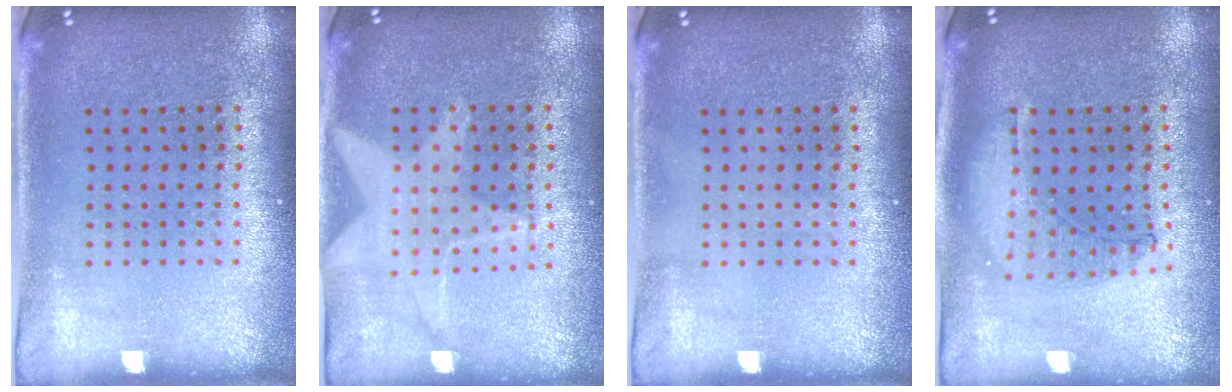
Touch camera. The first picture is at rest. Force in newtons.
{"total": 1.1, "press": 1.1, "slide": 0.1}
{"total": 0.0}
{"total": 1.0, "press": 1.0, "slide": 0.2}